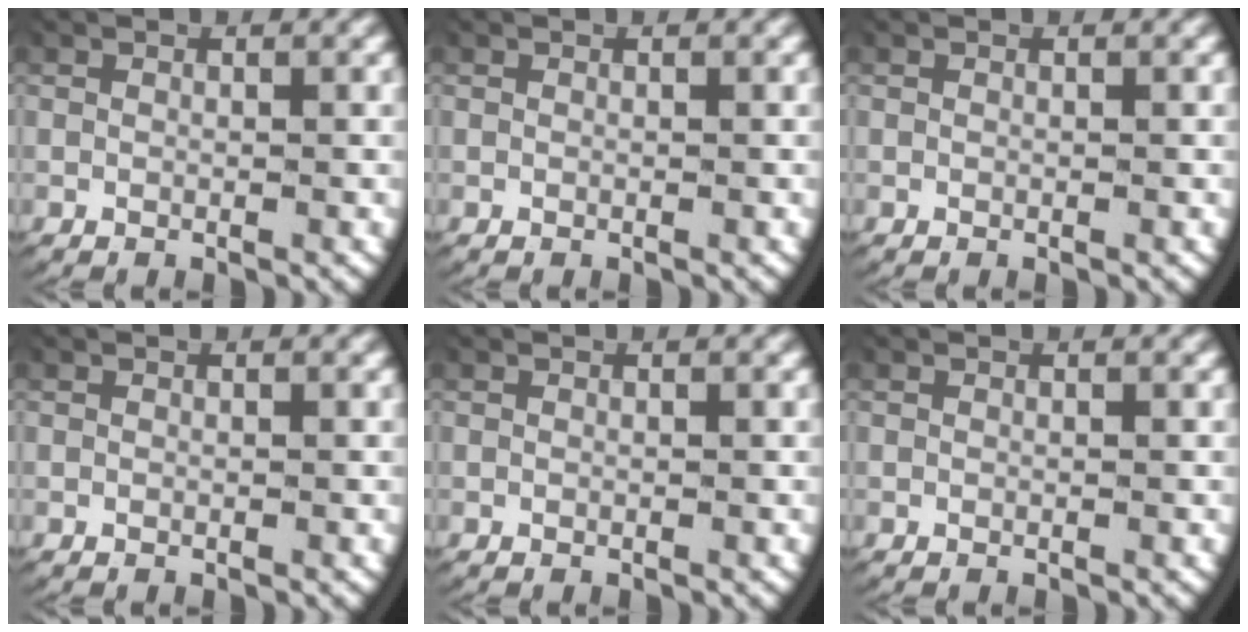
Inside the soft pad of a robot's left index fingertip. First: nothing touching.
{"total": 0.0}
{"total": 0.0}
{"total": 0.0}
{"total": 0.0}
{"total": 0.0}